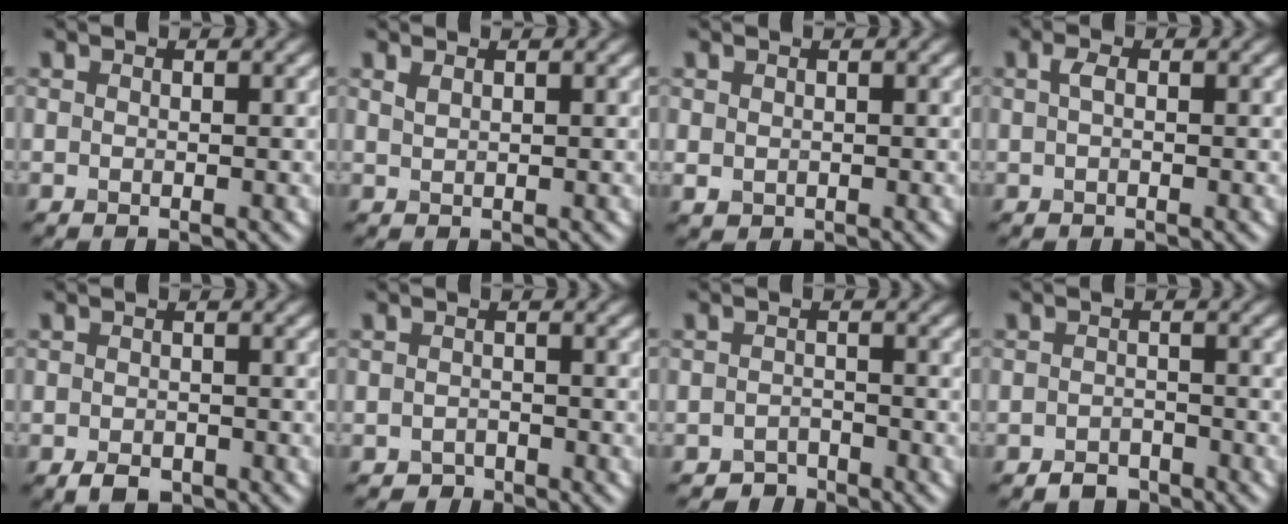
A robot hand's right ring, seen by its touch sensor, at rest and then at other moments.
{"total": 0.7, "force": [0.5, 0.2, 0.4], "torque": [-0.009, 0.000, 0.013]}
{"total": 0.7, "force": [0.2, 0.6, 0.3], "torque": [-0.004, -0.003, 0.008]}
{"total": 0.9, "force": [0.1, 0.4, 0.8], "torque": [-0.020, 0.001, 0.002]}
{"total": 1.9, "force": [-1.3, 1.1, 1.0], "torque": [-0.017, -0.003, -0.023]}
{"total": 1.0, "force": [-0.8, 0.5, 0.0], "torque": [0.004, 0.002, -0.015]}
{"total": 1.6, "force": [-1.5, 0.6, -0.1], "torque": [0.005, 0.007, -0.028]}
{"total": 1.8, "force": [-1.4, 1.0, 0.4], "torque": [-0.002, 0.004, -0.028]}